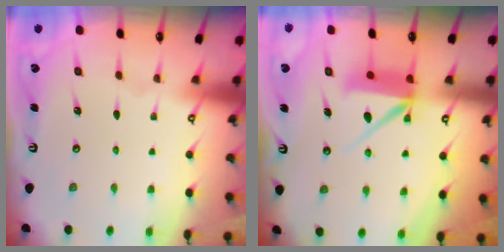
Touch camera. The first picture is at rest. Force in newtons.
{"total": 9.9, "press": 9.9, "slide": 0.7}